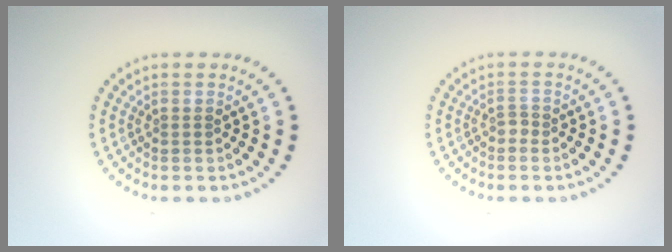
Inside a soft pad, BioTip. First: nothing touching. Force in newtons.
{"total": 0.9, "press": 0.6, "slide": 0.7}